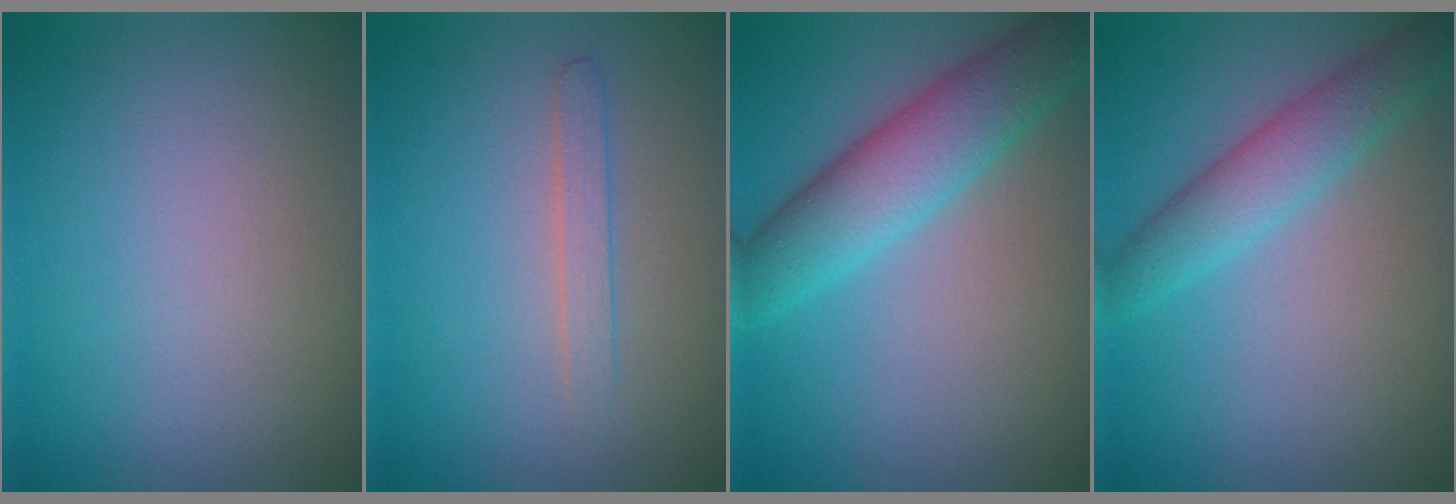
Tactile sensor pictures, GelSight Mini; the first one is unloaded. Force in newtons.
{"total": 1.4, "press": 1.4, "slide": 0.0}
{"total": 5.9, "press": 5.9, "slide": 0.1}
{"total": 3.8, "press": 3.8, "slide": 0.1}